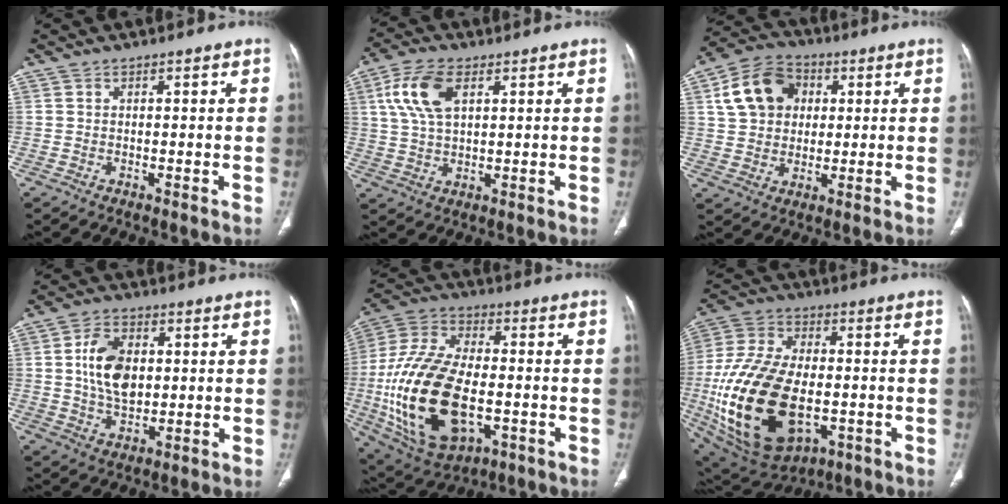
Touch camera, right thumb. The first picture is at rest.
{"total": 9.7, "force": [3.5, 5.0, 7.5], "torque": [-0.155, 0.002, 0.069]}
{"total": 12.5, "force": [3.3, 9.8, 7.0], "torque": [-0.107, 0.009, 0.051]}
{"total": 10.3, "force": [1.3, 6.8, 7.7], "torque": [-0.122, -0.004, 0.029]}
{"total": 25.9, "force": [-4.8, 14.3, 21.0], "torque": [-0.424, 0.007, -0.065]}
{"total": 27.7, "force": [-5.3, 16.1, 21.9], "torque": [-0.442, -0.004, -0.067]}